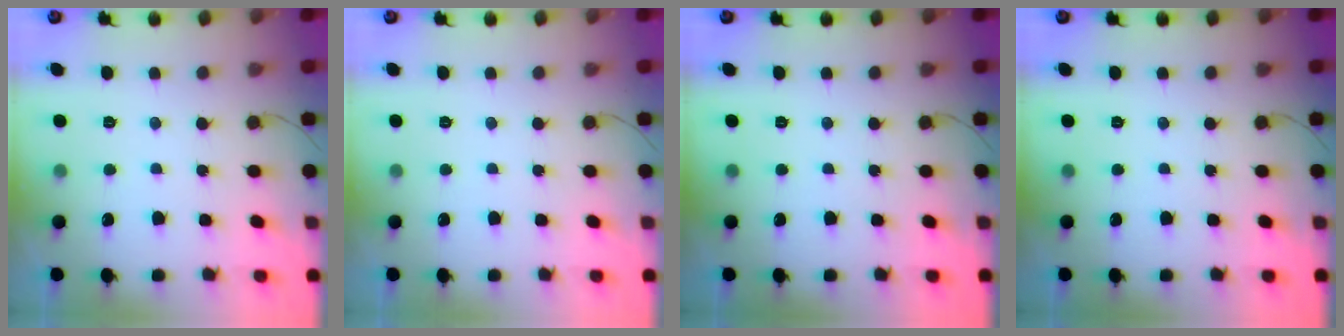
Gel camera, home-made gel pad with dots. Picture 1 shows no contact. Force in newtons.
{"total": 0.0}
{"total": 0.0}
{"total": 0.0}